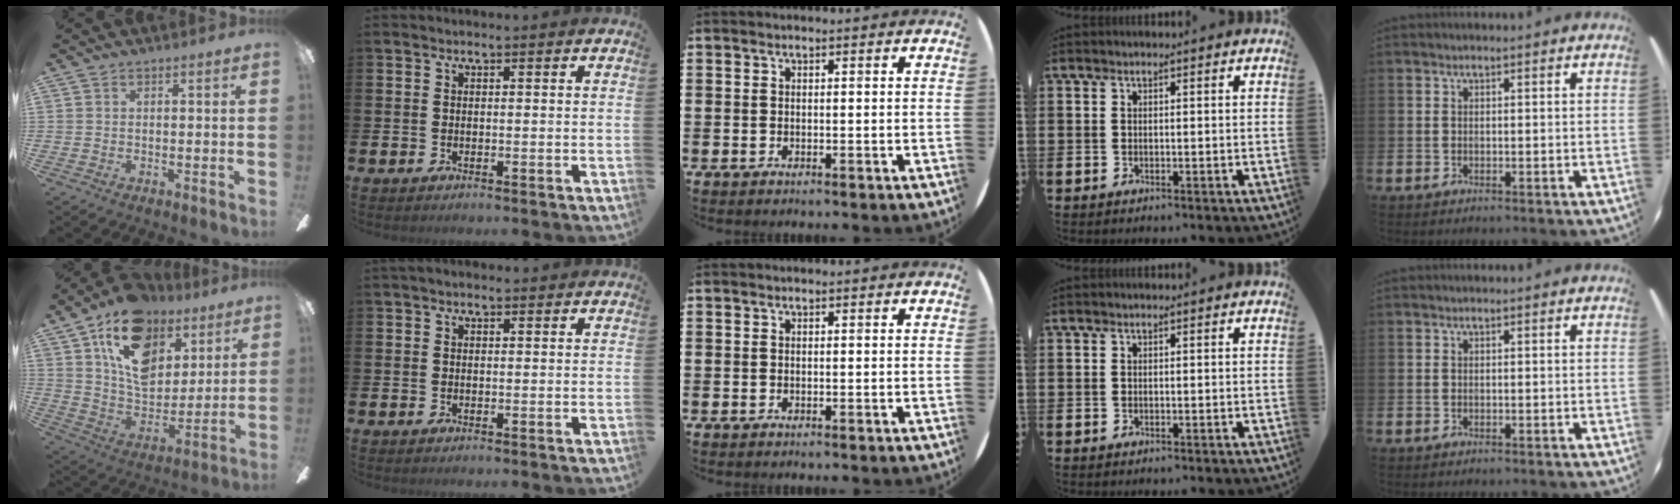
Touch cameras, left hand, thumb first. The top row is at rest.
{"thumb": {"total": 19.6, "force": [10.5, 12.6, 10.6], "torque": [-0.182, -0.042, 0.194]}, "index": {"total": 0.9, "force": [0.7, 0.4, 0.5], "torque": [0.003, 0.000, 0.008]}}